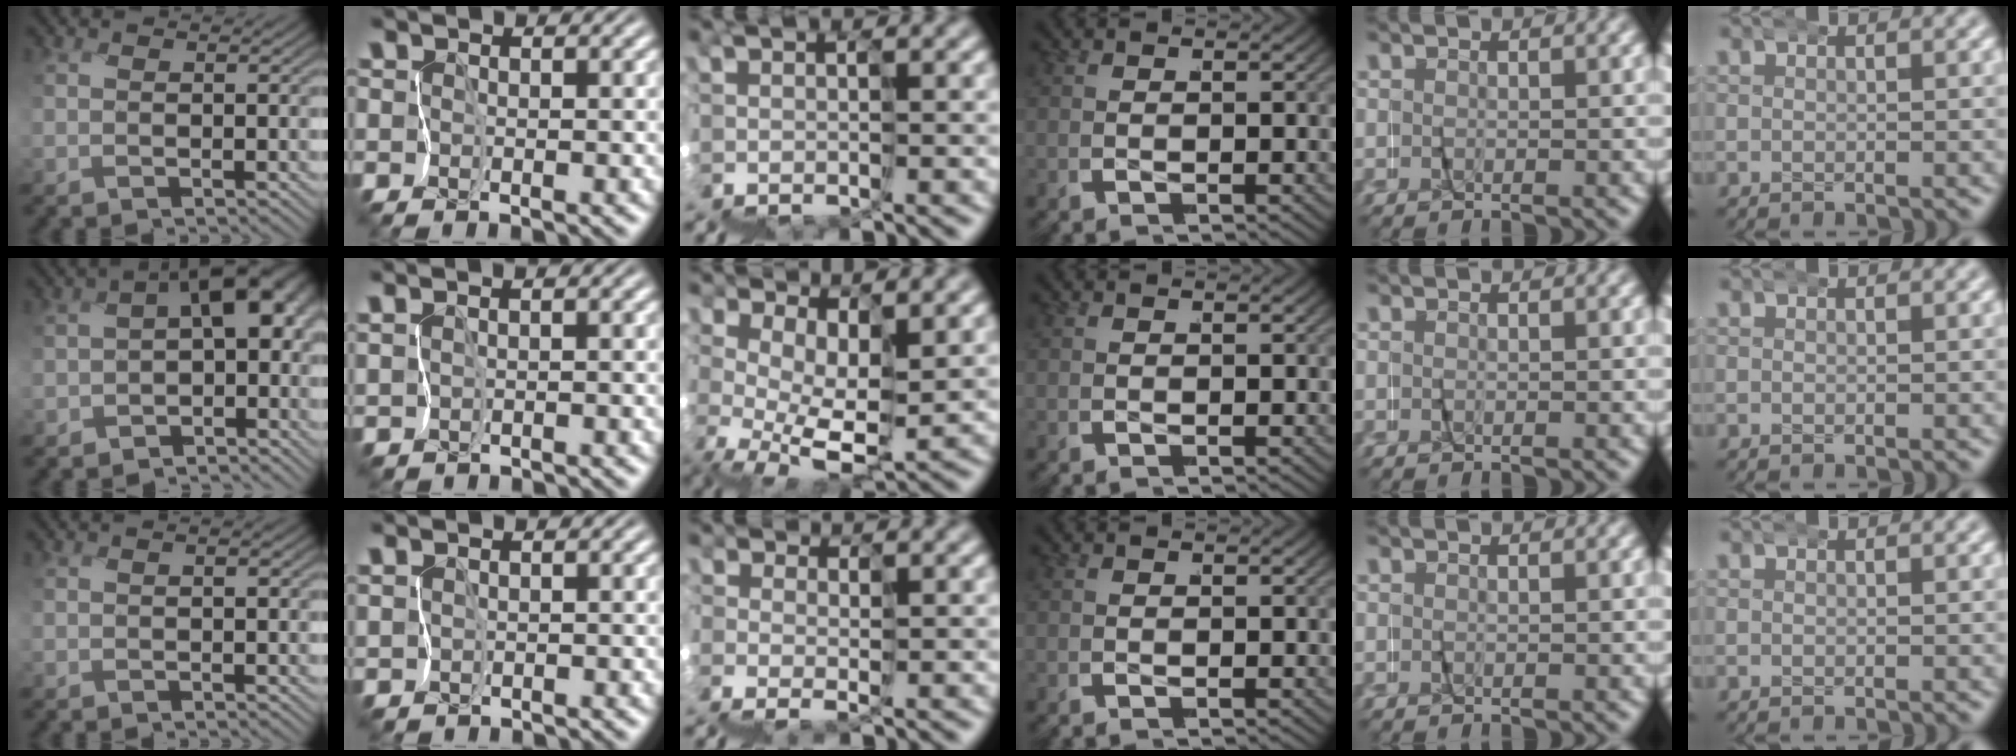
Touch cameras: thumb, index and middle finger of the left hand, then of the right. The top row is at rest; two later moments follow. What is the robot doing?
{"motion": "wrap", "object": "napkin"}